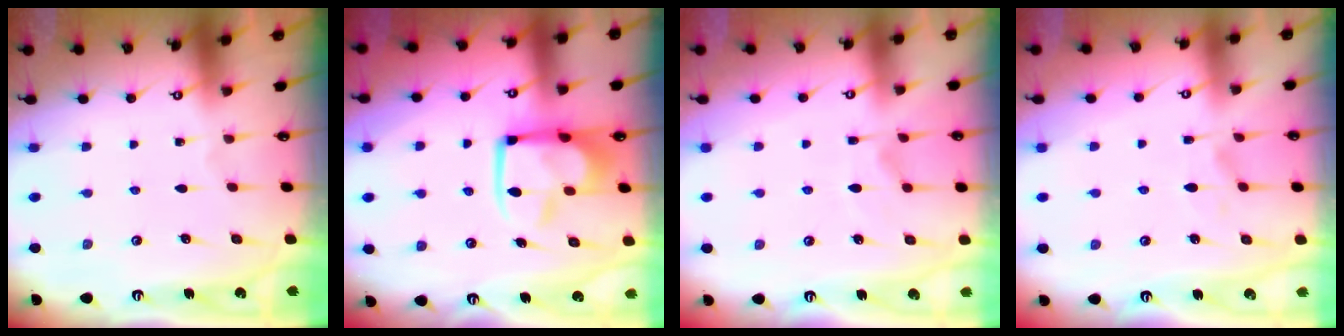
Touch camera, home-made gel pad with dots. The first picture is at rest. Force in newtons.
{"total": 12.9, "press": 12.8, "slide": 1.5}
{"total": 3.5, "press": 3.3, "slide": 1.3}
{"total": 1.7, "press": 1.2, "slide": 1.2}